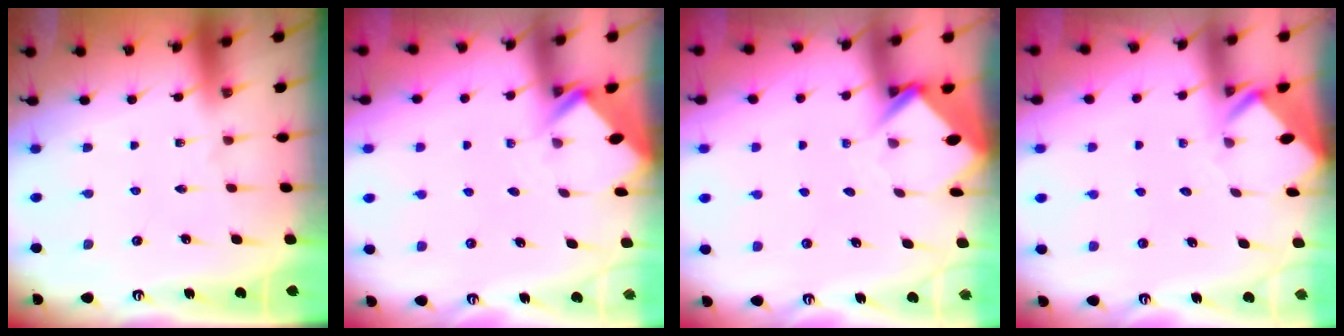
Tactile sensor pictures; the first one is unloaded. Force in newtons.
{"total": 2.7, "press": 2.7, "slide": 0.2}
{"total": 3.9, "press": 3.9, "slide": 0.1}
{"total": 3.4, "press": 3.4, "slide": 0.2}